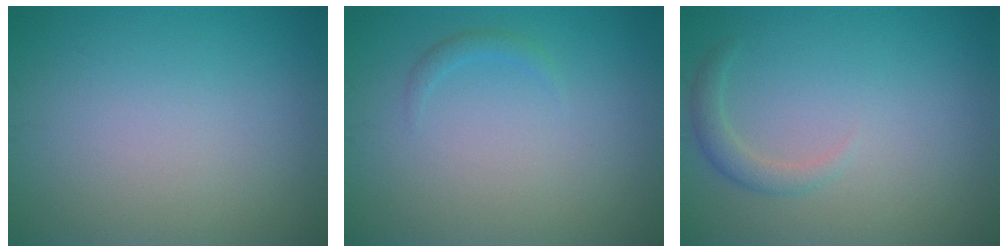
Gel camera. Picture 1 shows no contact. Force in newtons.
{"total": 0.8, "press": 0.8, "slide": 0.1}
{"total": 1.5, "press": 1.5, "slide": 0.1}